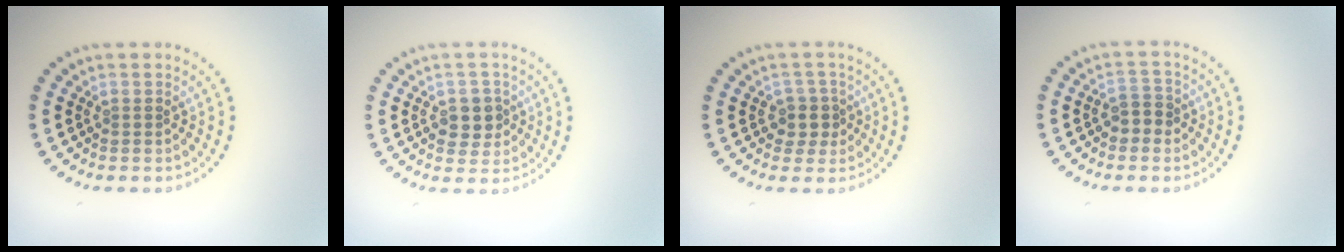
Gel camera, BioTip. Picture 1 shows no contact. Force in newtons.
{"total": 2.9, "press": 2.8, "slide": 0.8}
{"total": 2.3, "press": 2.0, "slide": 1.2}
{"total": 2.0, "press": 1.9, "slide": 0.6}